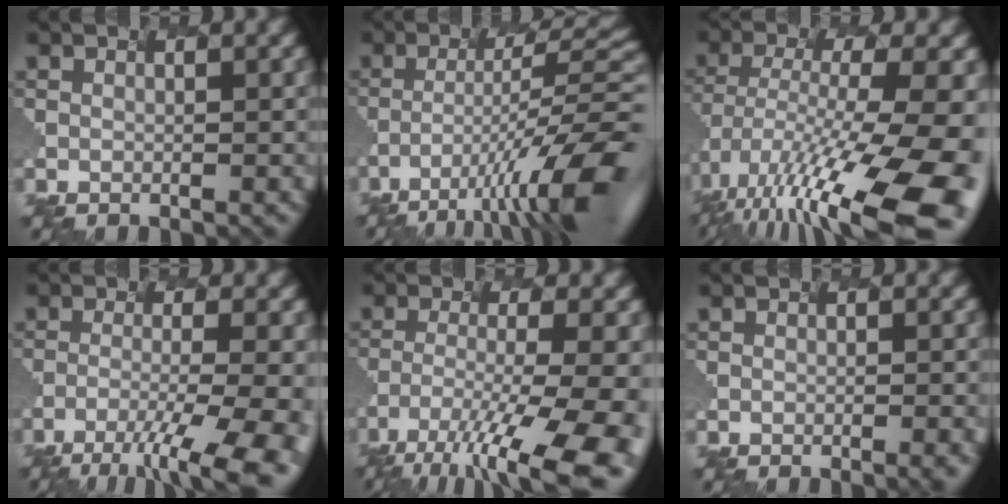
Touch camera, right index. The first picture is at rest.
{"total": 11.3, "force": [-6.9, 1.1, 8.8], "torque": [-0.157, -0.005, -0.077]}
{"total": 14.7, "force": [-8.2, 3.9, 11.5], "torque": [-0.238, -0.026, -0.094]}
{"total": 8.5, "force": [-5.6, 1.1, 6.3], "torque": [-0.121, -0.015, -0.055]}
{"total": 12.3, "force": [-8.6, 2.4, 8.5], "torque": [-0.182, -0.030, -0.100]}
{"total": 2.1, "force": [-0.8, 0.5, 1.8], "torque": [-0.010, 0.004, 0.004]}